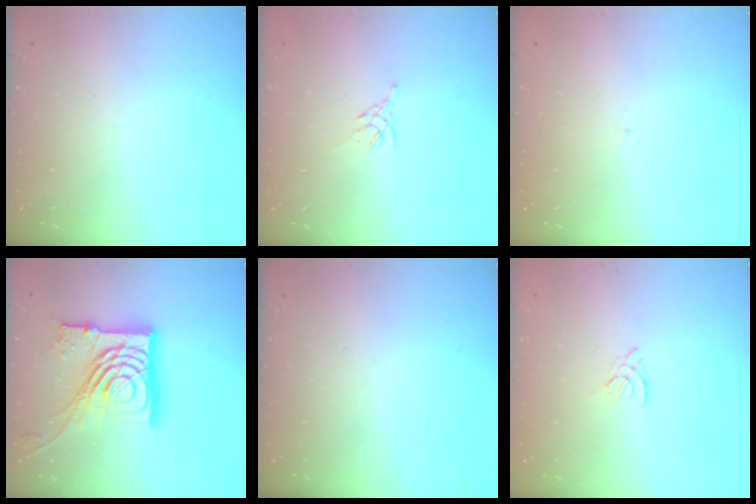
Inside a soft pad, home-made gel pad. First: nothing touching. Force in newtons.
{"total": 1.9, "press": 1.8, "slide": 0.5}
{"total": 0.8, "press": 0.8, "slide": 0.1}
{"total": 23.8, "press": 23.6, "slide": 2.4}
{"total": 0.0}
{"total": 2.0, "press": 1.9, "slide": 0.5}